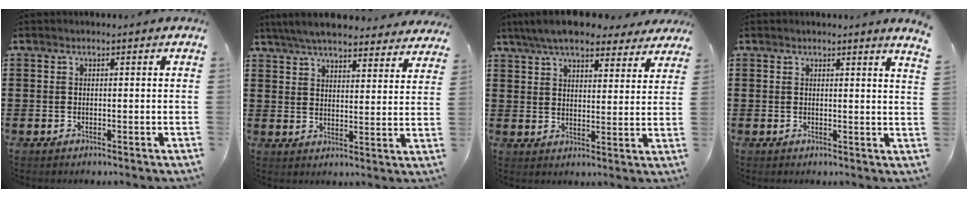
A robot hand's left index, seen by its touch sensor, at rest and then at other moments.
{"total": 6.3, "force": [5.9, 0.4, 2.0], "torque": [-0.062, -0.023, 0.106]}
{"total": 7.8, "force": [6.8, 1.6, 3.3], "torque": [-0.080, -0.014, 0.124]}
{"total": 1.5, "force": [1.3, -0.5, 0.7], "torque": [-0.016, -0.005, 0.024]}